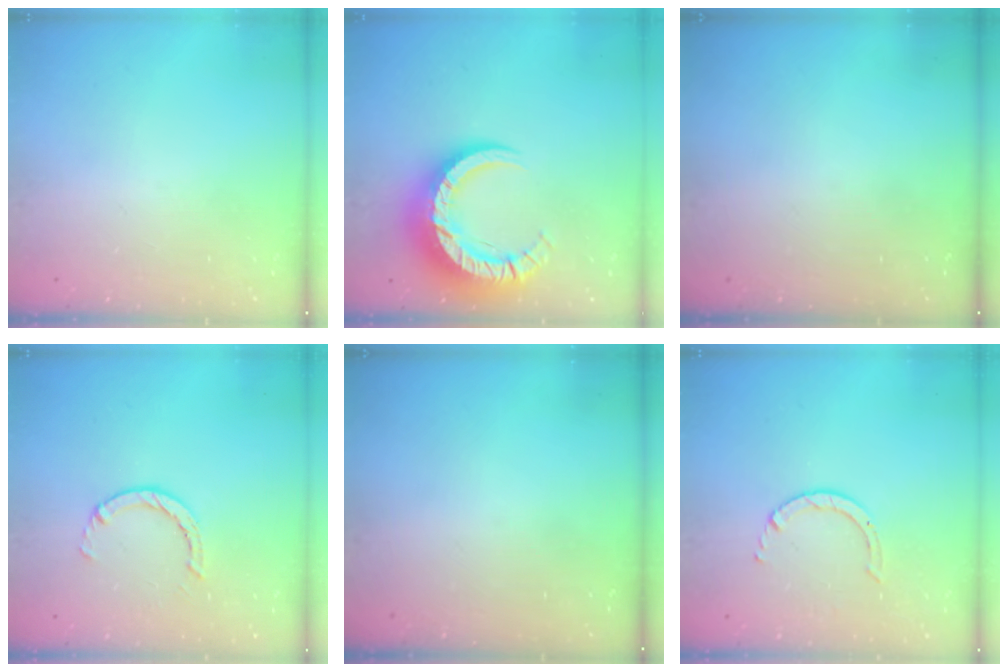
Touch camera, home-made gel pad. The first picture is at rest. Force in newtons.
{"total": 15.2, "press": 15.1, "slide": 1.6}
{"total": 0.0}
{"total": 2.4, "press": 2.4, "slide": 0.4}
{"total": 0.0}
{"total": 2.5, "press": 2.4, "slide": 0.3}